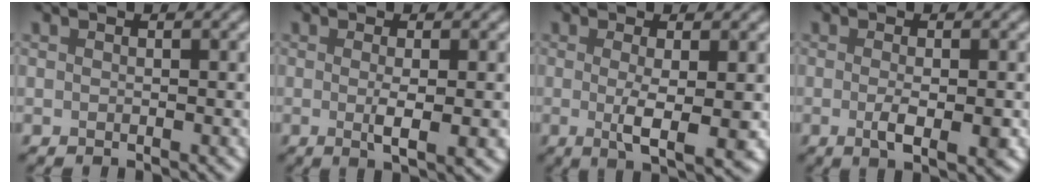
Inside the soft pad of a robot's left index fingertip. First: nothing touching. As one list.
[{"total": 3.2, "force": [-0.4, 0.6, 3.1], "torque": [-0.052, -0.006, -0.004]}, {"total": 4.1, "force": [-0.4, 0.8, 4.0], "torque": [-0.069, -0.009, -0.004]}, {"total": 3.2, "force": [-0.7, 0.8, 3.0], "torque": [-0.056, -0.008, -0.010]}]